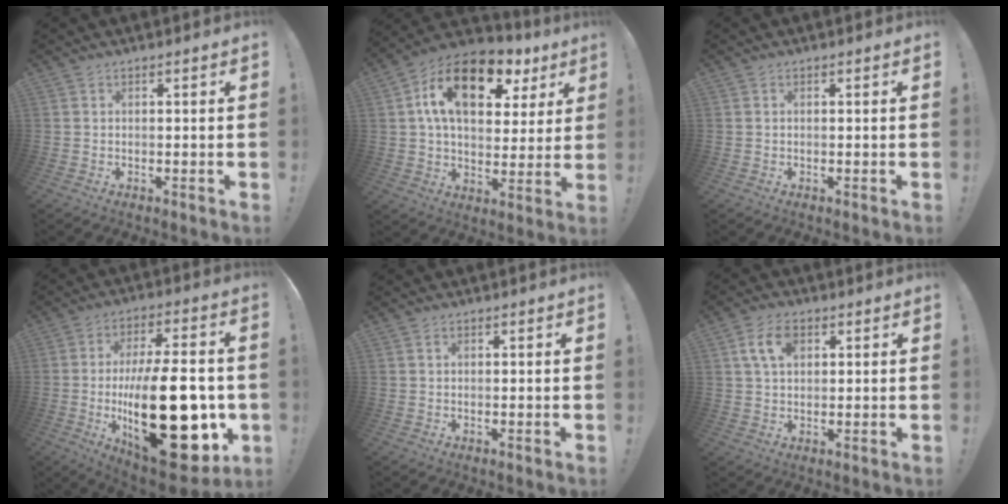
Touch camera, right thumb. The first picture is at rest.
{"total": 17.5, "force": [7.8, 10.1, 12.0], "torque": [-0.185, -0.031, 0.134]}
{"total": 0.0}
{"total": 33.8, "force": [-5.2, 14.4, 30.1], "torque": [-0.487, 0.021, -0.059]}
{"total": 0.6, "force": [0.3, 0.2, 0.5], "torque": [-0.006, 0.000, 0.005]}
{"total": 7.7, "force": [2.6, 4.8, 5.5], "torque": [-0.096, 0.001, 0.048]}